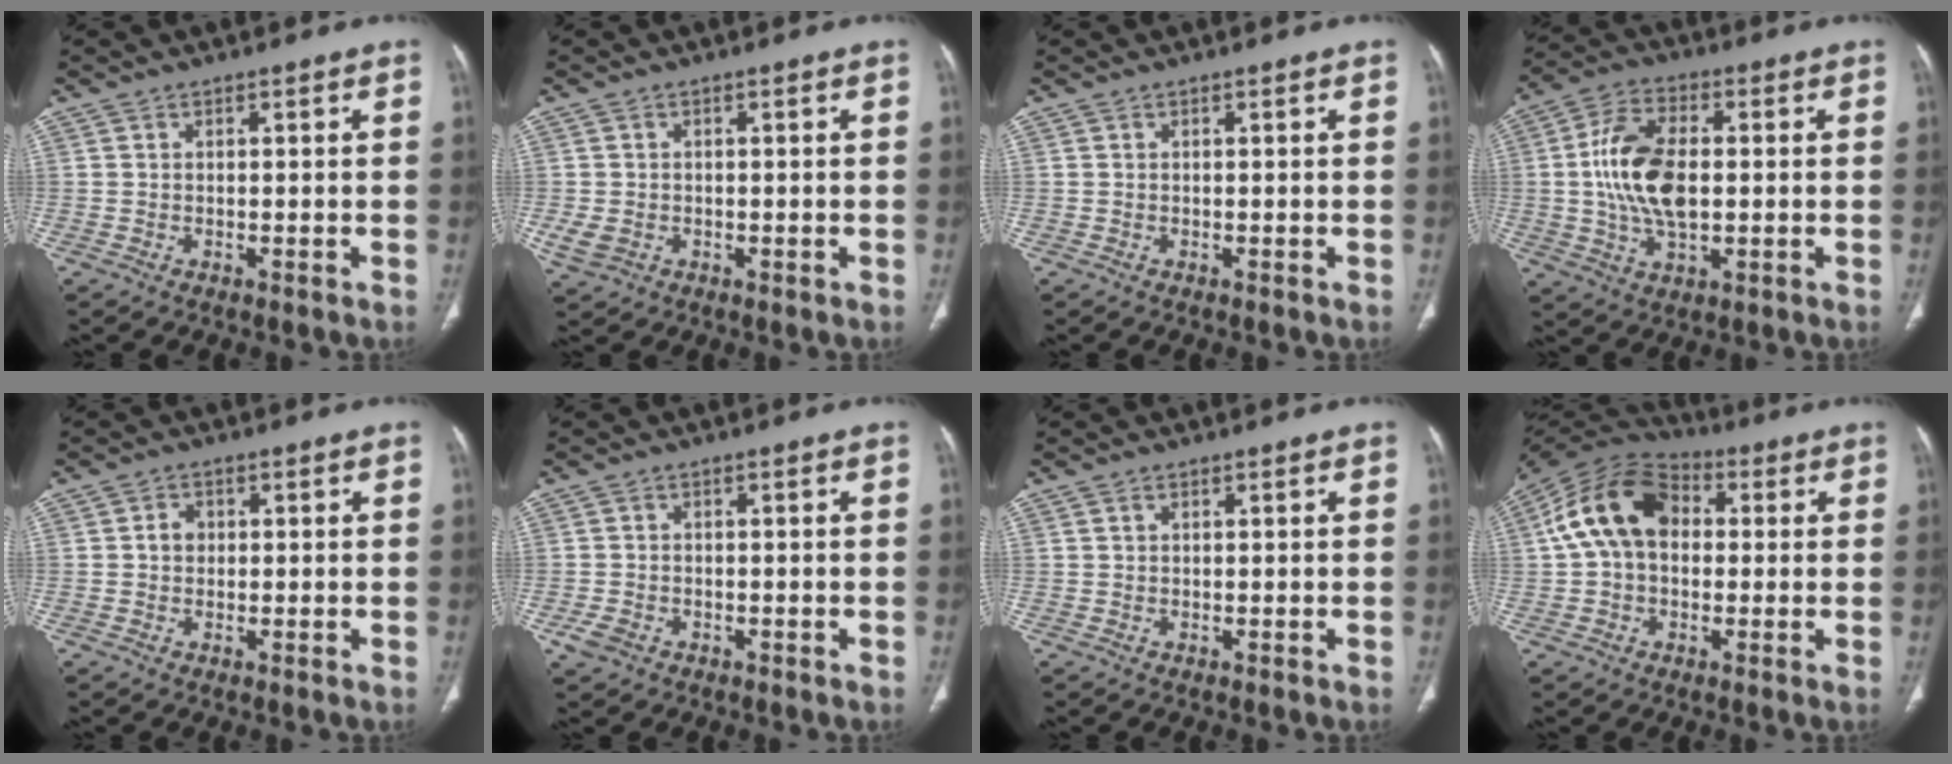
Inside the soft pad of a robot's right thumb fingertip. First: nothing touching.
{"total": 3.5, "force": [-0.7, 2.8, 1.9], "torque": [-0.044, 0.000, -0.004]}
{"total": 0.0}
{"total": 13.9, "force": [0.3, 7.7, 11.6], "torque": [-0.224, 0.012, 0.004]}
{"total": 2.2, "force": [0.2, 1.9, 1.1], "torque": [-0.009, 0.007, 0.002]}
{"total": 3.0, "force": [-1.3, 2.2, 1.5], "torque": [-0.031, 0.002, -0.019]}
{"total": 0.7, "force": [0.3, 0.5, 0.4], "torque": [-0.008, 0.002, 0.006]}
{"total": 14.9, "force": [1.9, 10.5, 10.5], "torque": [-0.183, 0.037, 0.020]}